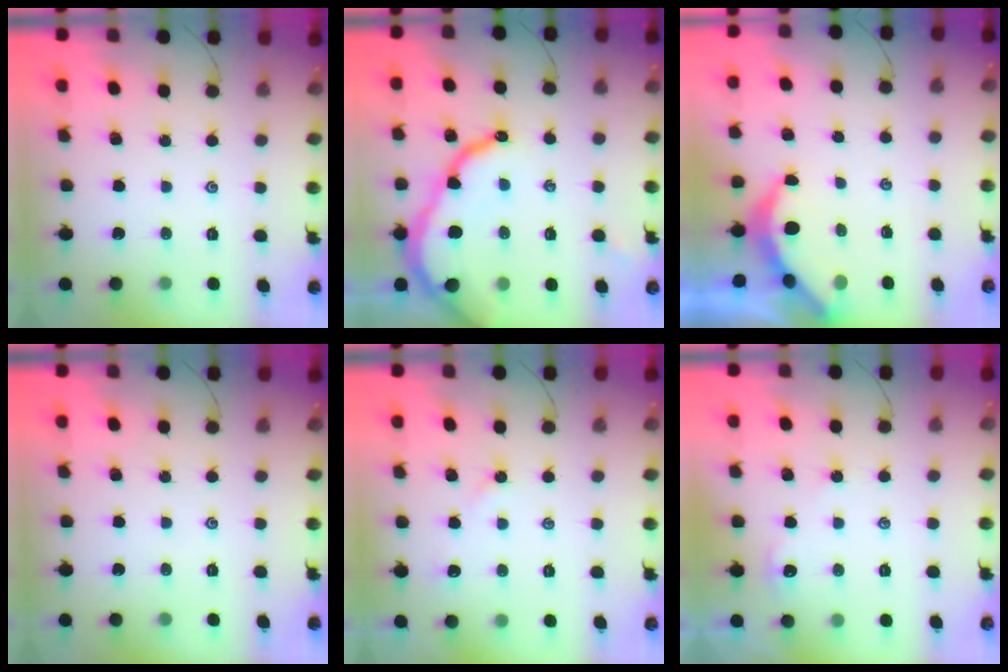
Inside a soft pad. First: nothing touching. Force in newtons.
{"total": 14.1, "press": 14.1, "slide": 1.3}
{"total": 4.9, "press": 4.9, "slide": 0.4}
{"total": 0.0}
{"total": 3.6, "press": 3.6, "slide": 0.6}
{"total": 2.9, "press": 2.9, "slide": 0.4}